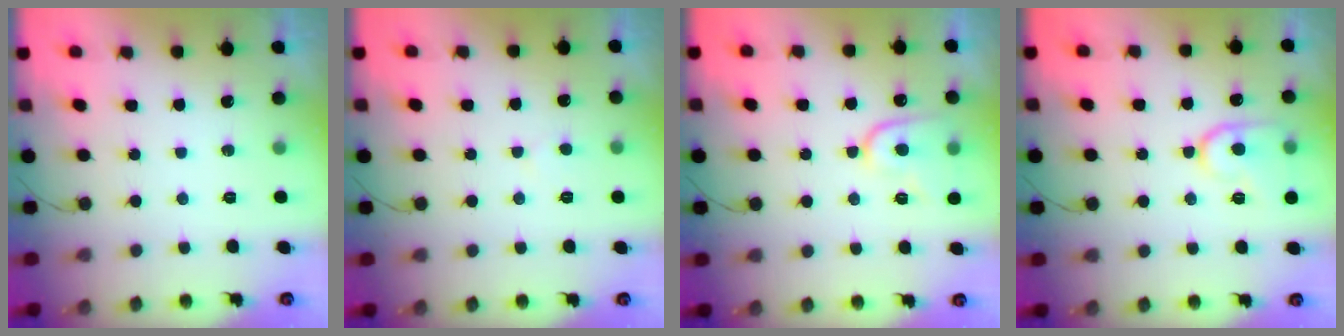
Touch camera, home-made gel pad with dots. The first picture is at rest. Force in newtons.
{"total": 2.0, "press": 2.0, "slide": 0.3}
{"total": 12.0, "press": 11.9, "slide": 0.9}
{"total": 12.1, "press": 12.1, "slide": 1.2}